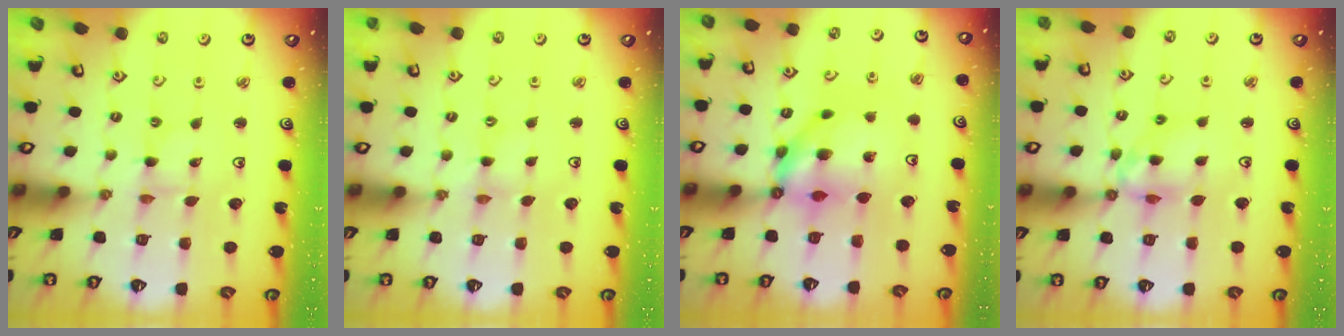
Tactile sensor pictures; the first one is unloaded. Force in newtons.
{"total": 1.7, "press": 1.7, "slide": 0.3}
{"total": 10.3, "press": 10.3, "slide": 0.5}
{"total": 10.3, "press": 10.3, "slide": 1.1}